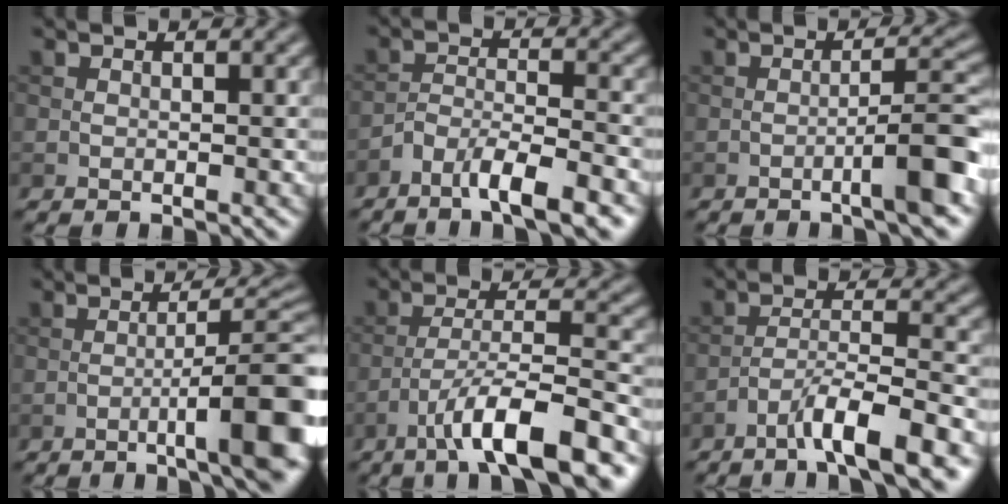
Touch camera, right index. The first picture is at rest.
{"total": 5.9, "force": [-4.2, 1.4, 3.9], "torque": [-0.065, 0.000, -0.070]}
{"total": 5.1, "force": [-2.1, 0.5, 4.6], "torque": [-0.062, 0.018, -0.040]}
{"total": 11.3, "force": [-3.5, 2.3, 10.5], "torque": [-0.138, 0.006, -0.048]}
{"total": 9.6, "force": [-5.9, 1.9, 7.3], "torque": [-0.119, 0.010, -0.100]}
{"total": 7.2, "force": [-4.8, 1.2, 5.3], "torque": [-0.084, 0.008, -0.080]}